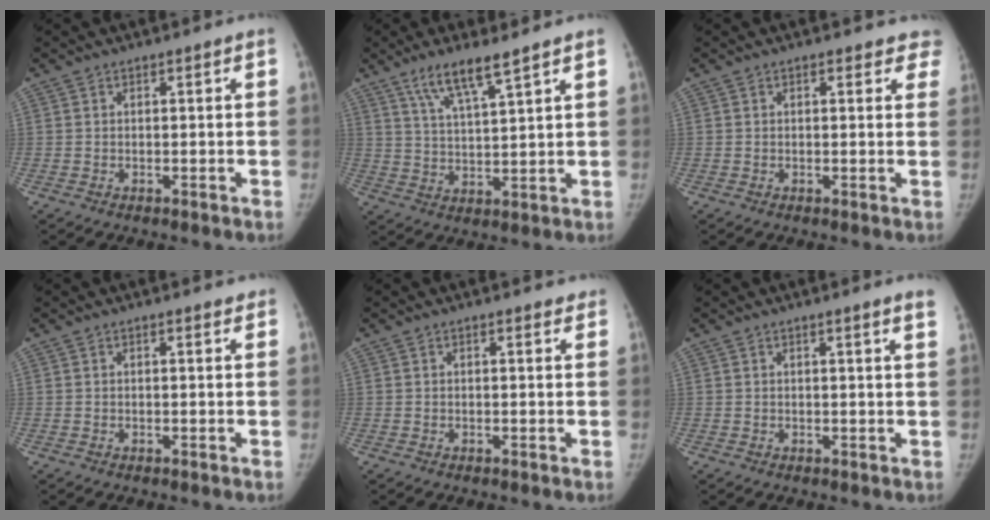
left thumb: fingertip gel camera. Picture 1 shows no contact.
{"total": 8.0, "force": [5.6, 1.2, 5.6], "torque": [-0.100, -0.028, 0.111]}
{"total": 4.0, "force": [3.1, 1.9, 1.5], "torque": [0.021, -0.007, 0.021]}
{"total": 0.9, "force": [0.7, 0.3, 0.5], "torque": [-0.006, -0.002, 0.009]}
{"total": 1.2, "force": [1.0, 0.4, 0.6], "torque": [-0.003, -0.002, 0.010]}
{"total": 3.2, "force": [2.4, -0.3, 2.1], "torque": [-0.026, -0.007, 0.021]}